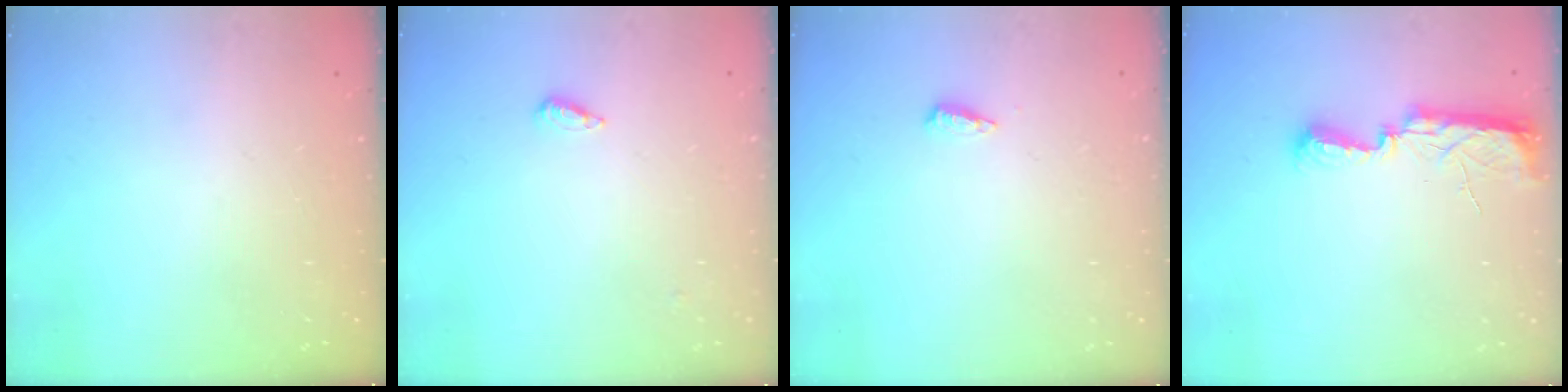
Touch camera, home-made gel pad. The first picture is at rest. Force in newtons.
{"total": 2.2, "press": 2.2, "slide": 0.5}
{"total": 4.9, "press": 4.8, "slide": 1.2}
{"total": 9.7, "press": 8.7, "slide": 4.2}